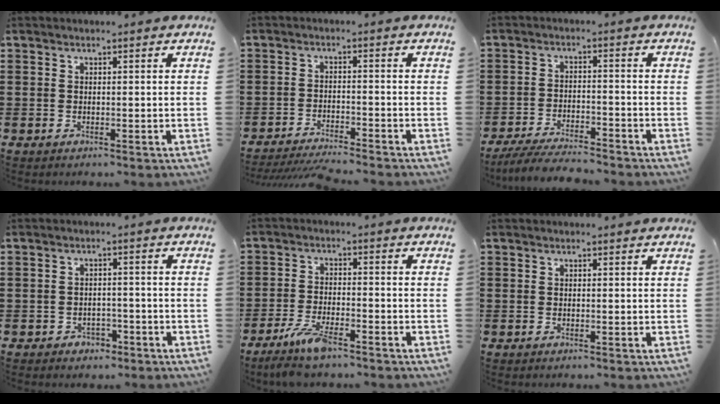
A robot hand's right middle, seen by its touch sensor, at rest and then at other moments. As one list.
[{"total": 3.8, "force": [-3.7, 0.0, 0.9], "torque": [-0.024, -0.005, -0.077]}, {"total": 5.3, "force": [-5.0, 0.5, 1.8], "torque": [-0.041, -0.006, -0.100]}, {"total": 1.8, "force": [-1.5, 1.1, 0.1], "torque": [-0.010, -0.001, -0.034]}, {"total": 6.0, "force": [-4.5, 1.2, 3.8], "torque": [-0.086, -0.011, -0.088]}, {"total": 0.0}]